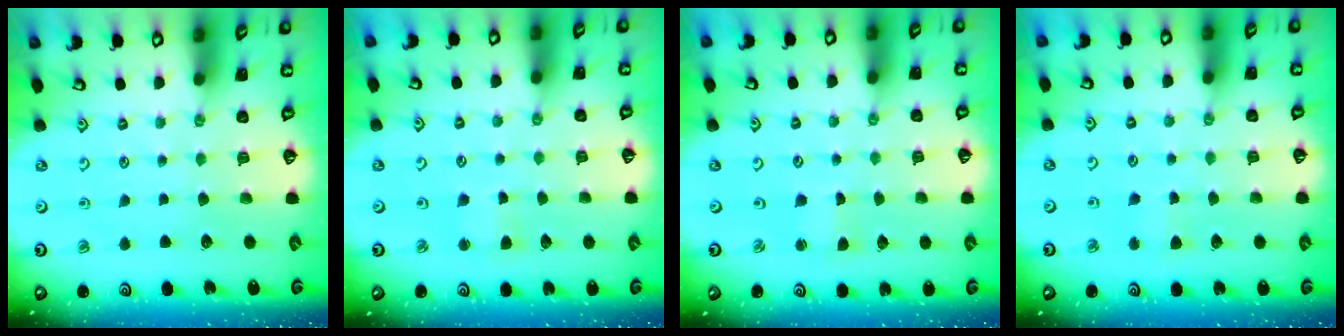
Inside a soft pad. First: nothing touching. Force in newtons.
{"total": 2.6, "press": 2.6, "slide": 0.4}
{"total": 2.0, "press": 2.0, "slide": 0.3}
{"total": 2.8, "press": 2.7, "slide": 0.4}